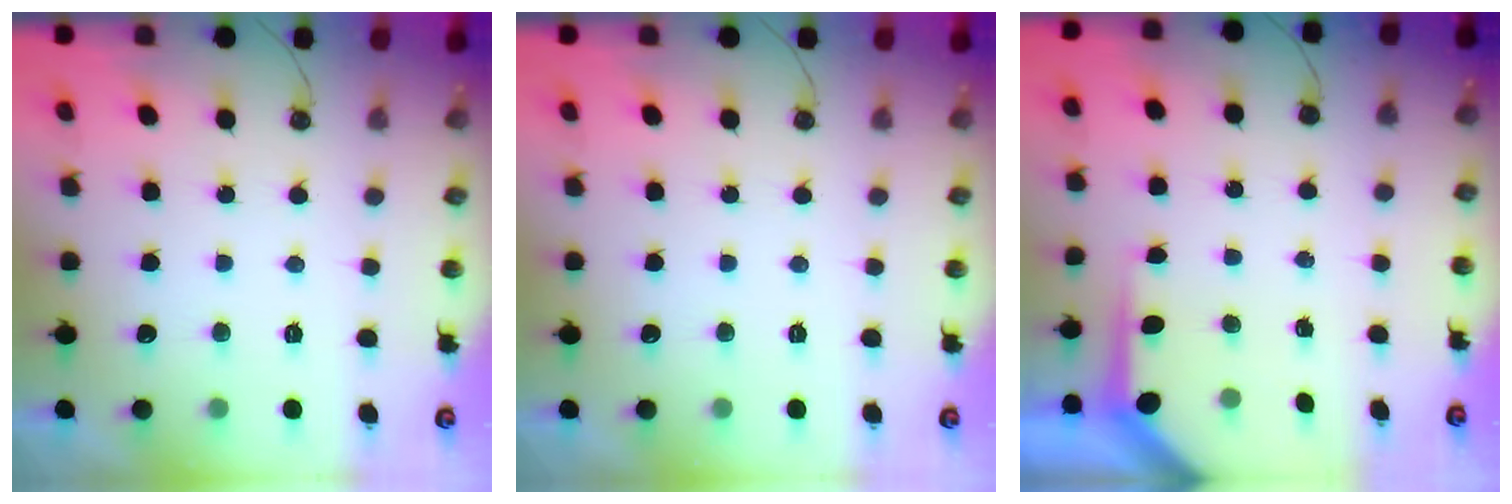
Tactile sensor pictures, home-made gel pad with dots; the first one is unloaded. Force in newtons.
{"total": 0.0}
{"total": 4.8, "press": 4.8, "slide": 0.3}